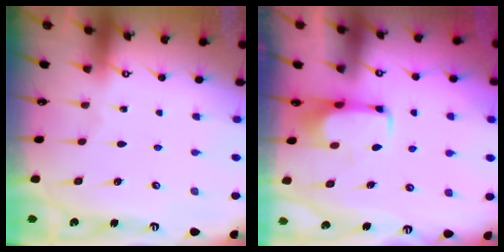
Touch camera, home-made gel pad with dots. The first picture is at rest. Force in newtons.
{"total": 1.5, "press": 1.4, "slide": 0.5}